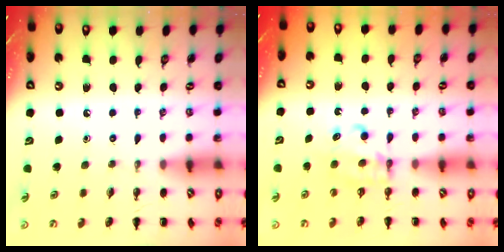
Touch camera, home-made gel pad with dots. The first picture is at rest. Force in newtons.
{"total": 6.0, "press": 6.0, "slide": 0.7}